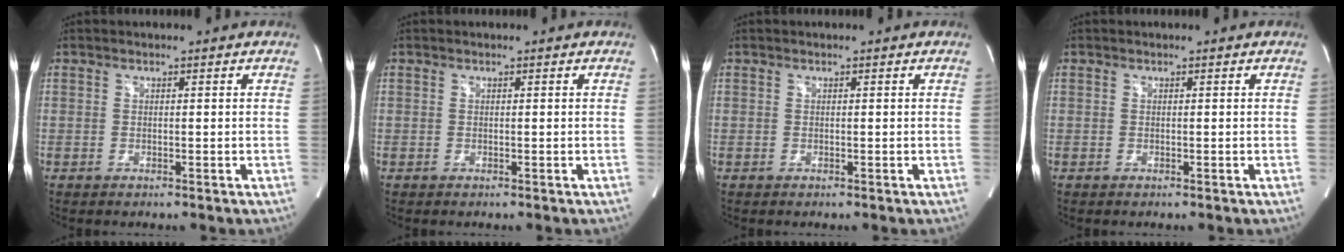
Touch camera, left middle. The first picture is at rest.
{"total": 0.0}
{"total": 0.0}
{"total": 0.0}